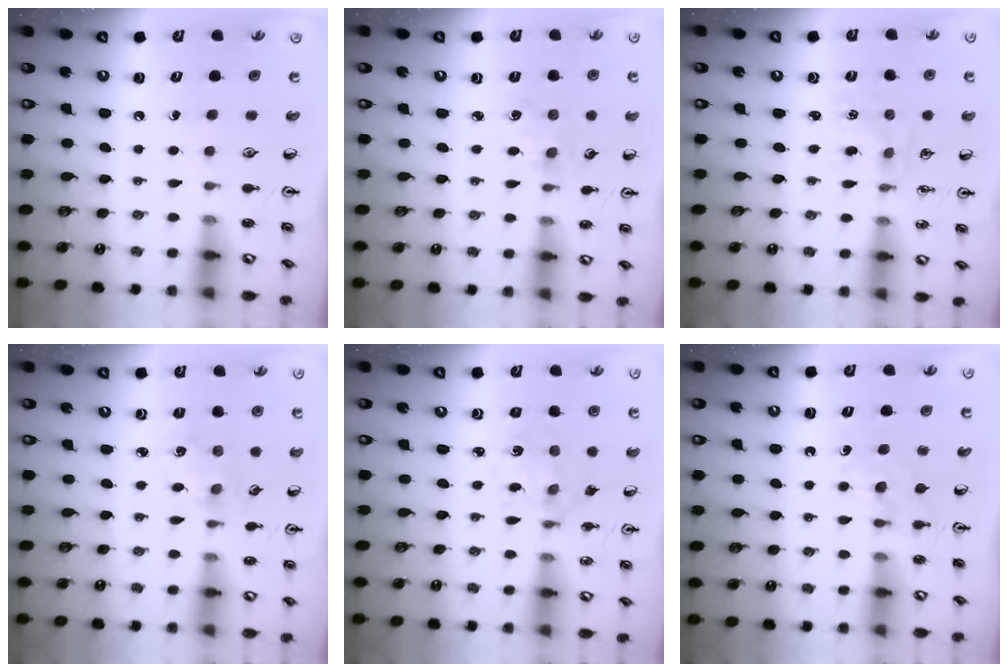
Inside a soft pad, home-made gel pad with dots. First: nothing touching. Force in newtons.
{"total": 2.3, "press": 2.3, "slide": 0.4}
{"total": 1.6, "press": 1.5, "slide": 0.2}
{"total": 1.2, "press": 1.2, "slide": 0.3}
{"total": 1.8, "press": 1.8, "slide": 0.3}
{"total": 4.1, "press": 4.0, "slide": 0.6}